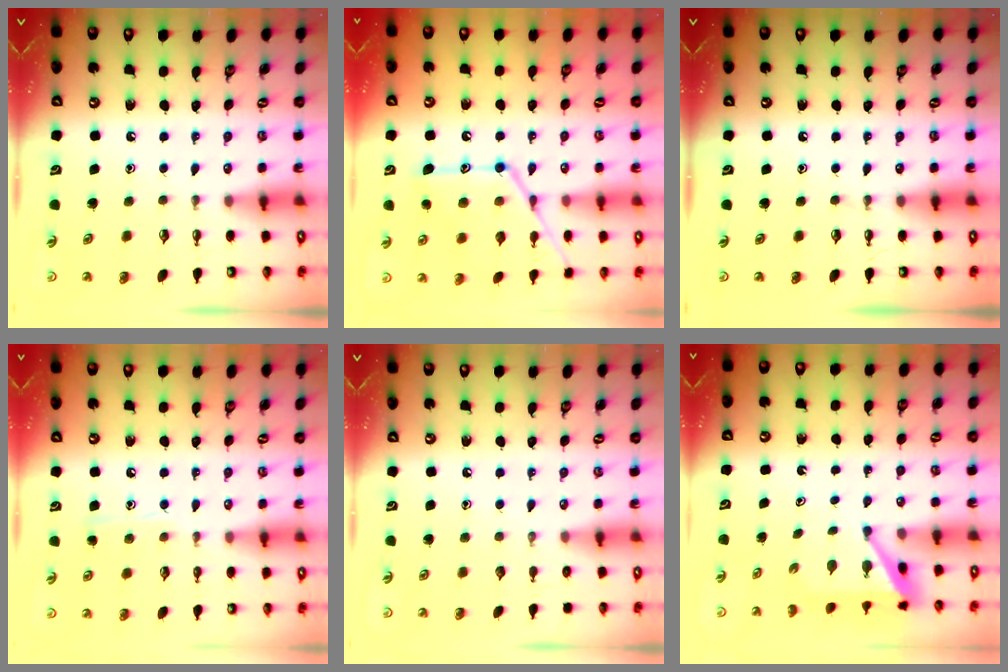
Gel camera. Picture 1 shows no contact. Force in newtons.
{"total": 17.1, "press": 17.0, "slide": 1.2}
{"total": 0.0}
{"total": 6.9, "press": 6.8, "slide": 0.8}
{"total": 0.0}
{"total": 6.3, "press": 6.3, "slide": 0.2}